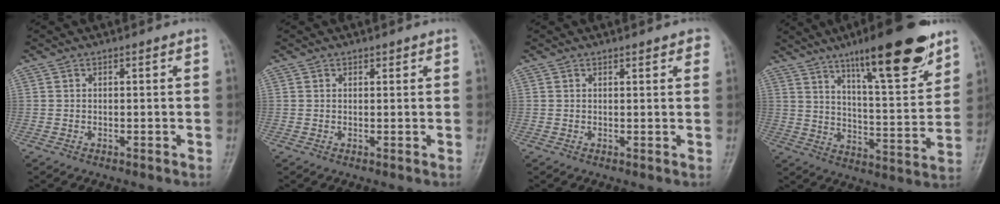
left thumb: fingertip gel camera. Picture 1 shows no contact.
{"total": 0.7, "force": [0.5, 0.4, 0.1], "torque": [0.004, -0.003, 0.006]}
{"total": 2.7, "force": [1.9, 1.0, 1.7], "torque": [-0.007, -0.002, 0.020]}
{"total": 19.6, "force": [12.6, 4.3, 14.4], "torque": [-0.186, -0.064, 0.199]}